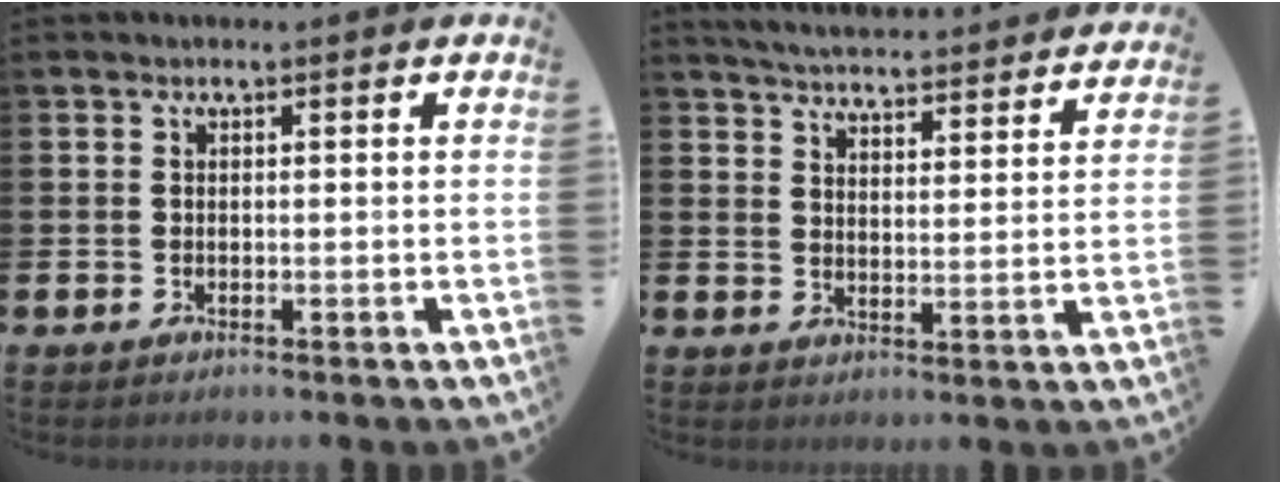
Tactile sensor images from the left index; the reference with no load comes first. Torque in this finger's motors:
{"motor_torque": [0.57, -0.80, 0.13, 0.04]}